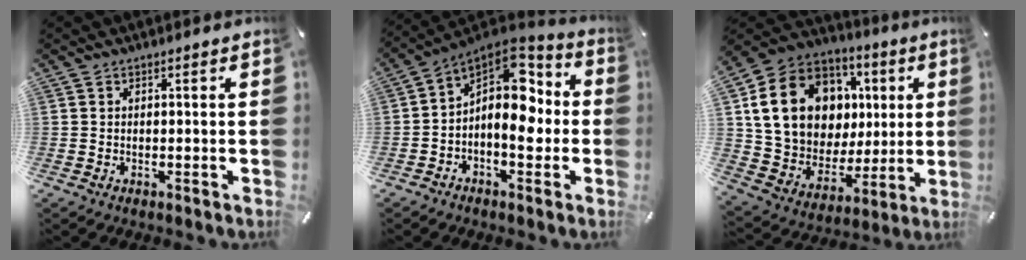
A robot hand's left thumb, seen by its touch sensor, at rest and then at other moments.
{"total": 13.2, "force": [-0.2, 8.2, 10.3], "torque": [-0.157, -0.013, -0.008]}
{"total": 19.5, "force": [6.1, 15.3, 10.6], "torque": [-0.203, -0.020, 0.123]}